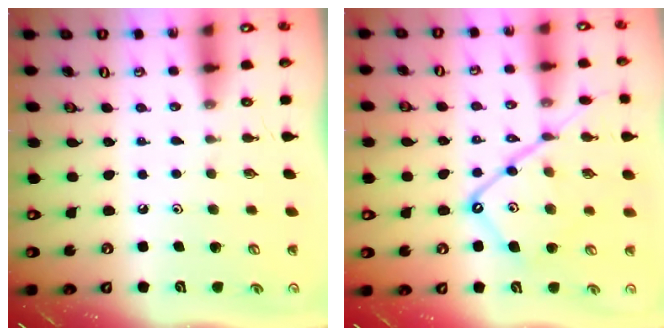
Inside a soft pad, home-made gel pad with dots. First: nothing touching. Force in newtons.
{"total": 16.2, "press": 16.1, "slide": 1.4}